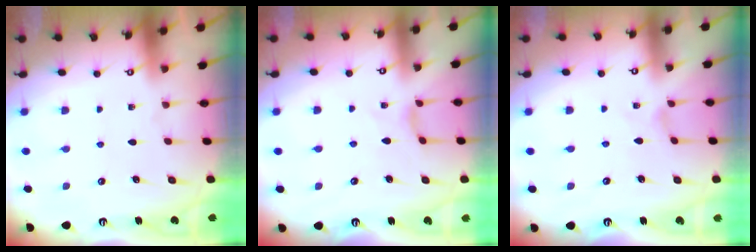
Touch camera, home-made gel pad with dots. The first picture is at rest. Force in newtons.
{"total": 2.3, "press": 2.3, "slide": 0.4}
{"total": 0.0}